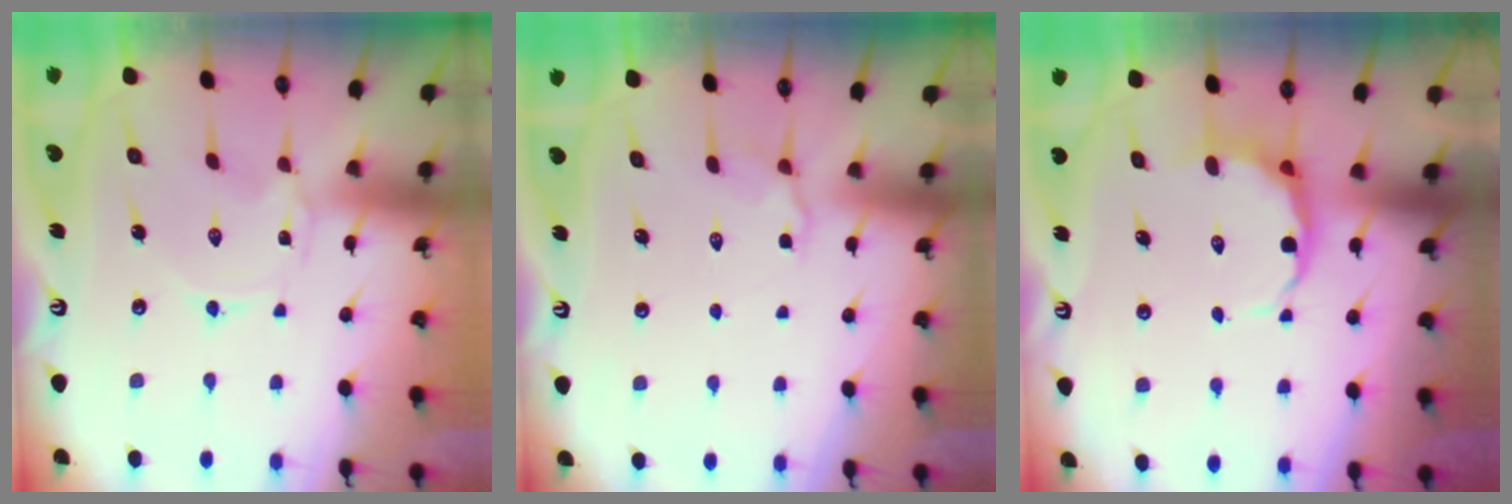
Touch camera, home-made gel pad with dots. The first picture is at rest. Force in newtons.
{"total": 5.1, "press": 4.8, "slide": 1.8}
{"total": 7.3, "press": 7.2, "slide": 1.6}